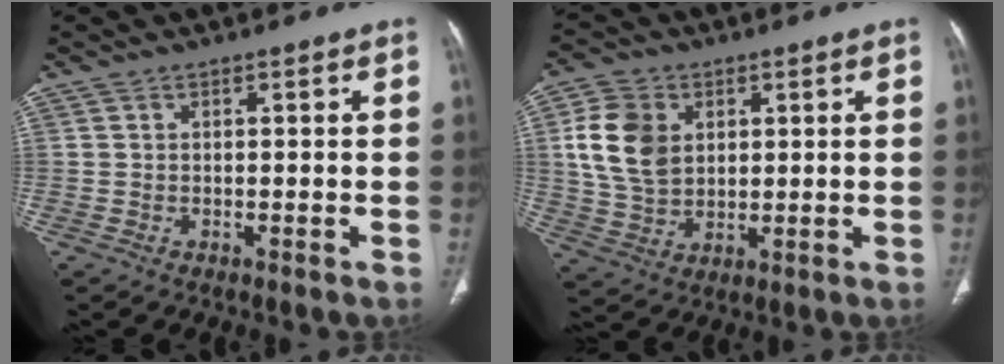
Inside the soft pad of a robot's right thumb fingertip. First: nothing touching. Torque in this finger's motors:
{"motor_torque": [0.23, 0.23, 1.25, -0.03, 0.10]}